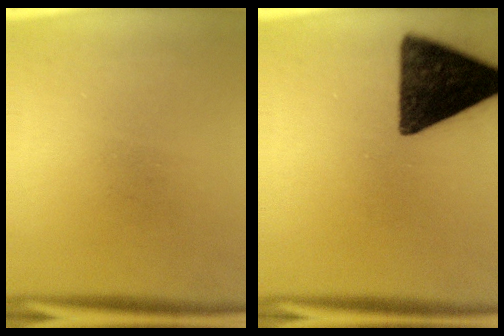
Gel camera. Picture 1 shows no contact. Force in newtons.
{"total": 15.2}